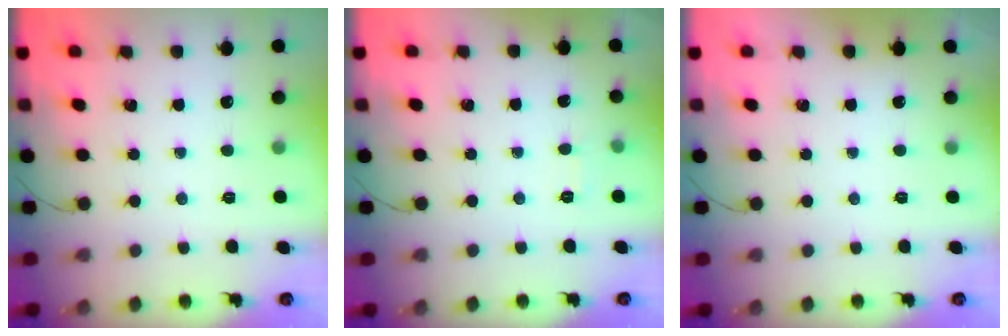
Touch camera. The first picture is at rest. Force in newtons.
{"total": 1.9, "press": 1.4, "slide": 1.3}
{"total": 1.9, "press": 1.9, "slide": 0.3}